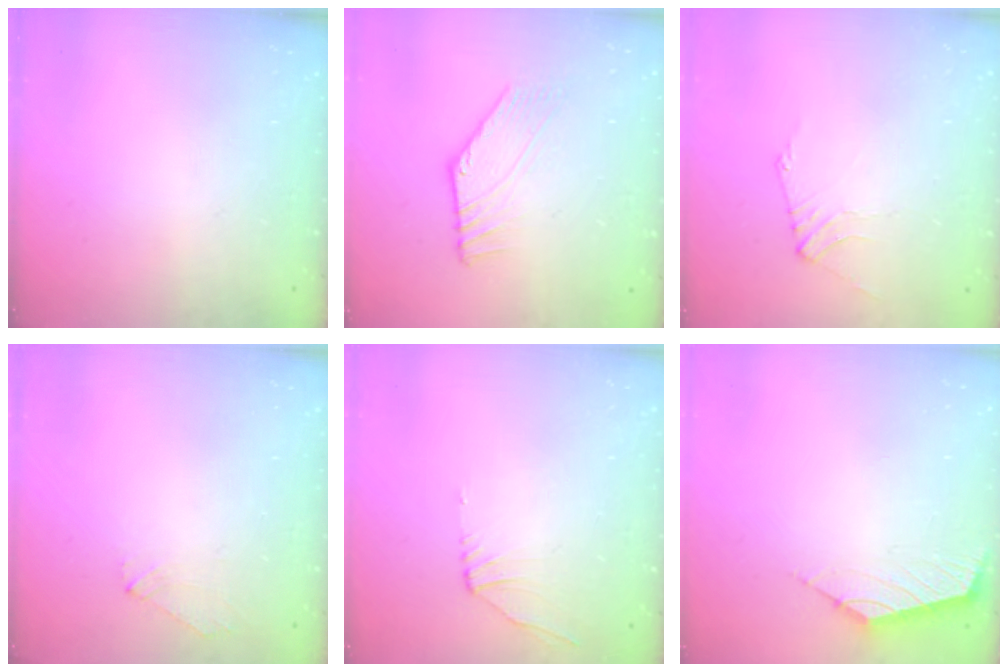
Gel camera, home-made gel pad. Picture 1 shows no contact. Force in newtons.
{"total": 1.7, "press": 1.7, "slide": 0.4}
{"total": 1.9, "press": 1.9, "slide": 0.5}
{"total": 2.7, "press": 2.6, "slide": 0.5}
{"total": 2.1, "press": 2.0, "slide": 0.6}
{"total": 2.5, "press": 2.4, "slide": 0.6}